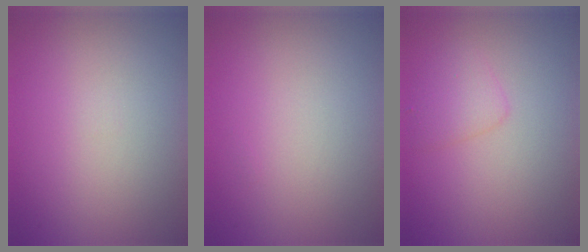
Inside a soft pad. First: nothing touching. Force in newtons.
{"total": 0.0}
{"total": 1.7, "press": 1.7, "slide": 0.2}